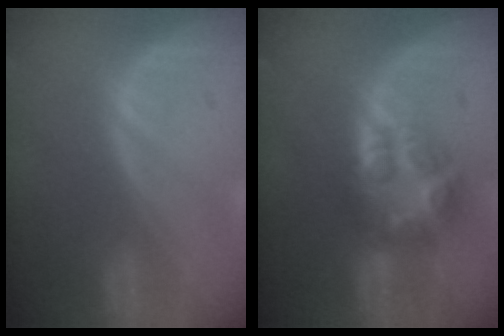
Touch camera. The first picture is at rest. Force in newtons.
{"total": 7.7, "press": 6.8, "slide": 3.6}